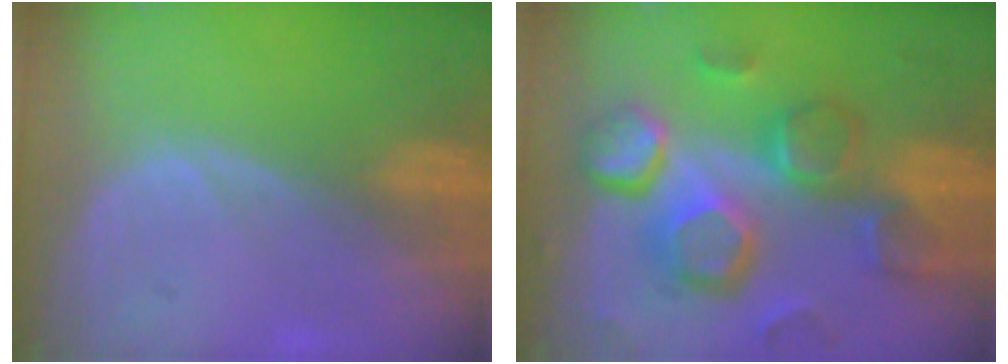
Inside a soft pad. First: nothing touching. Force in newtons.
{"total": 12.5, "press": 10.9, "slide": 6.1}